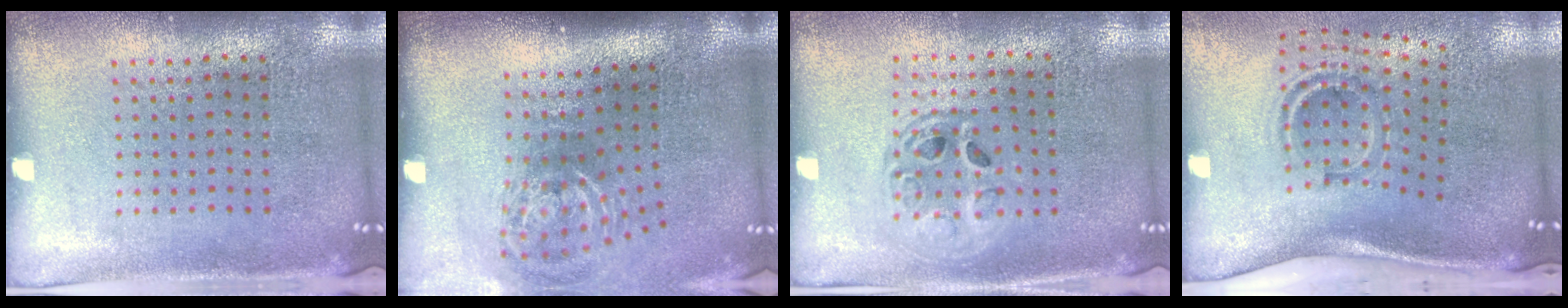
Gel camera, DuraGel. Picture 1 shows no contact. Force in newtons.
{"total": 2.1, "press": 1.3, "slide": 1.6}
{"total": 1.5, "press": 1.3, "slide": 0.7}
{"total": 1.7, "press": 1.1, "slide": 1.3}